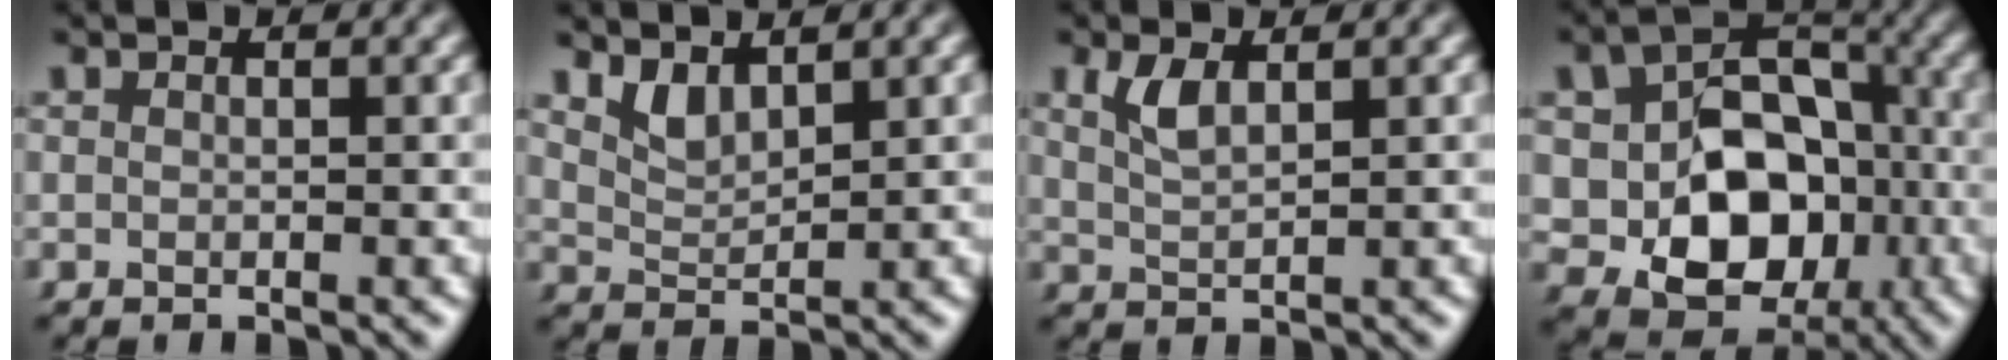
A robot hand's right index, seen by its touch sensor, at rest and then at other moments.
{"total": 2.3, "force": [1.6, 1.2, 1.2], "torque": [-0.033, -0.010, 0.034]}
{"total": 2.1, "force": [1.2, 0.8, 1.6], "torque": [-0.036, -0.005, 0.029]}
{"total": 12.5, "force": [-1.5, 10.1, 7.2], "torque": [-0.144, -0.041, -0.014]}